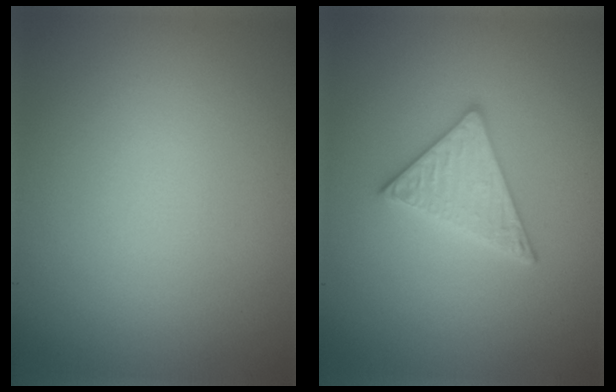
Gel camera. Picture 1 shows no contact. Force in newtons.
{"total": 2.9, "press": 2.9, "slide": 0.3}